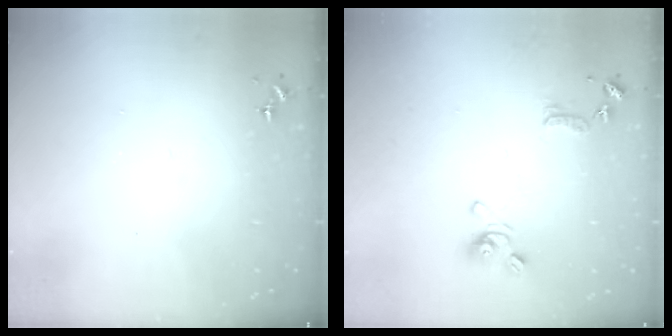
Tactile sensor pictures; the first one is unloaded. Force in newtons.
{"total": 9.8, "press": 9.7, "slide": 1.7}